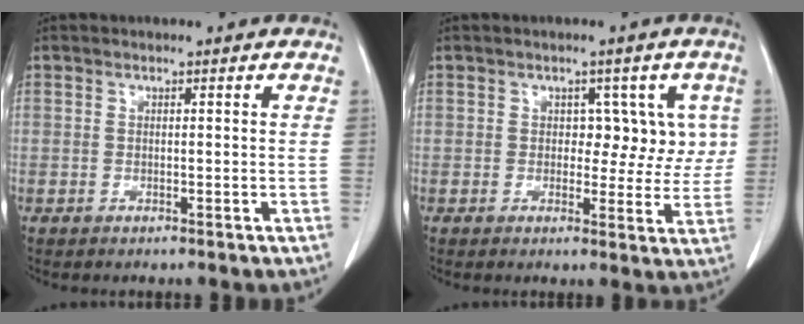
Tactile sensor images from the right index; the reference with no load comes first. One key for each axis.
{"total": 5.5, "fx": 1.1, "fy": 3.8, "fz": 3.8, "tx": -0.024, "ty": 0.017, "tz": 0.014}